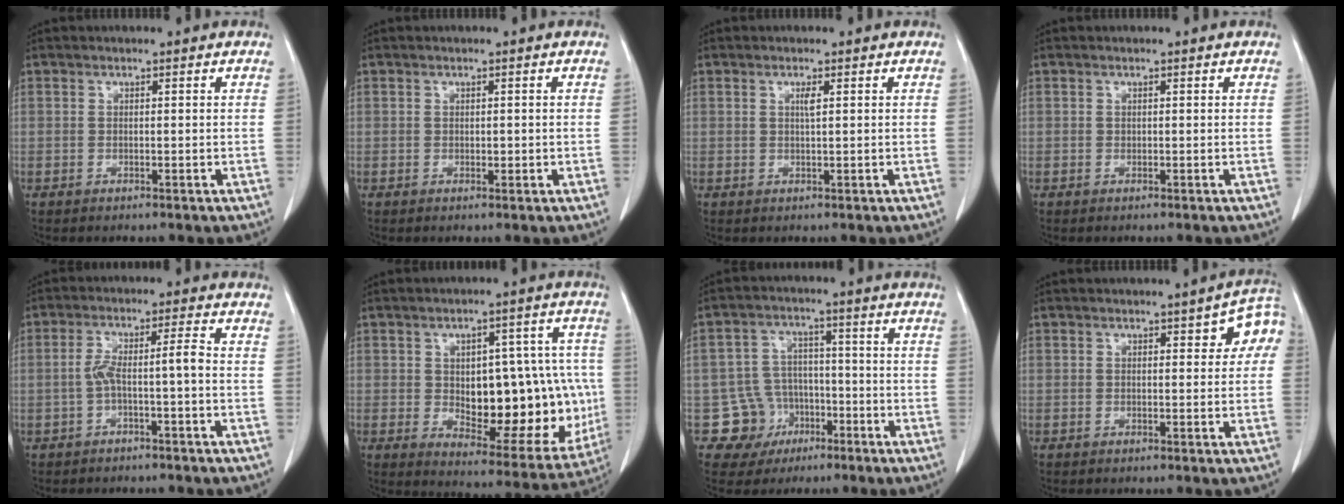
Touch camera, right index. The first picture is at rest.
{"total": 0.9, "force": [0.0, 0.6, 0.7], "torque": [-0.007, 0.000, 0.000]}
{"total": 1.2, "force": [0.4, 0.0, 1.1], "torque": [-0.023, 0.000, 0.006]}
{"total": 0.0}
{"total": 4.6, "force": [-1.3, 0.2, 4.5], "torque": [-0.089, 0.026, -0.018]}
{"total": 20.0, "force": [-1.1, 9.3, 17.7], "torque": [-0.217, 0.022, 0.016]}
{"total": 7.6, "force": [-3.1, 6.9, 0.4], "torque": [0.004, 0.015, -0.039]}
{"total": 5.2, "force": [1.7, 1.9, 4.6], "torque": [-0.049, 0.017, 0.013]}